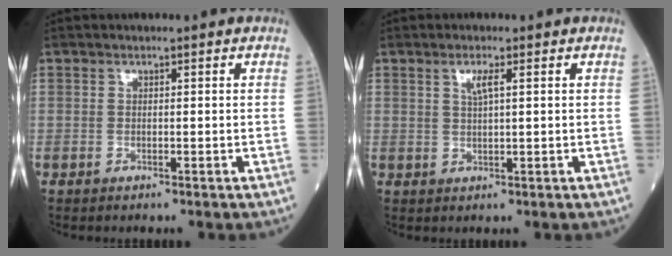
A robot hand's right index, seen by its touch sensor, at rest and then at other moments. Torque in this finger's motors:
{"motor_torque": [-0.03, 0.05, 0.02, 0.02]}